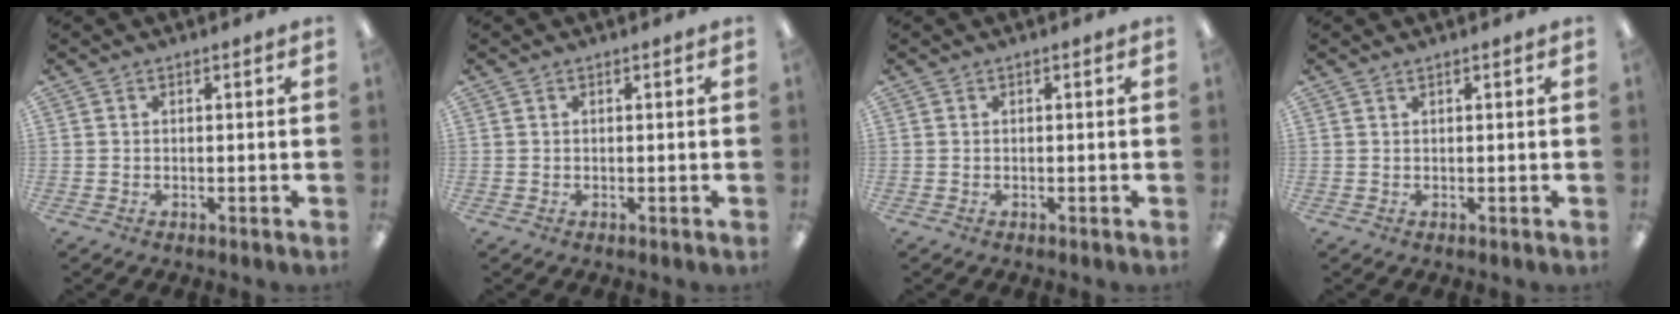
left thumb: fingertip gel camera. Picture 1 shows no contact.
{"total": 0.0}
{"total": 0.0}
{"total": 0.5, "force": [0.4, 0.0, 0.4], "torque": [-0.008, 0.002, 0.007]}